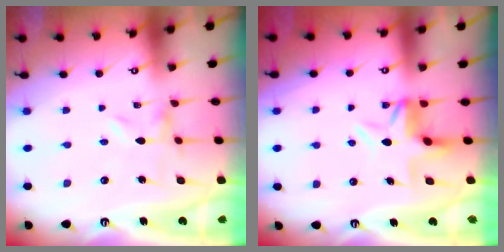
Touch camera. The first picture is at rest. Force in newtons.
{"total": 7.0, "press": 6.7, "slide": 2.0}